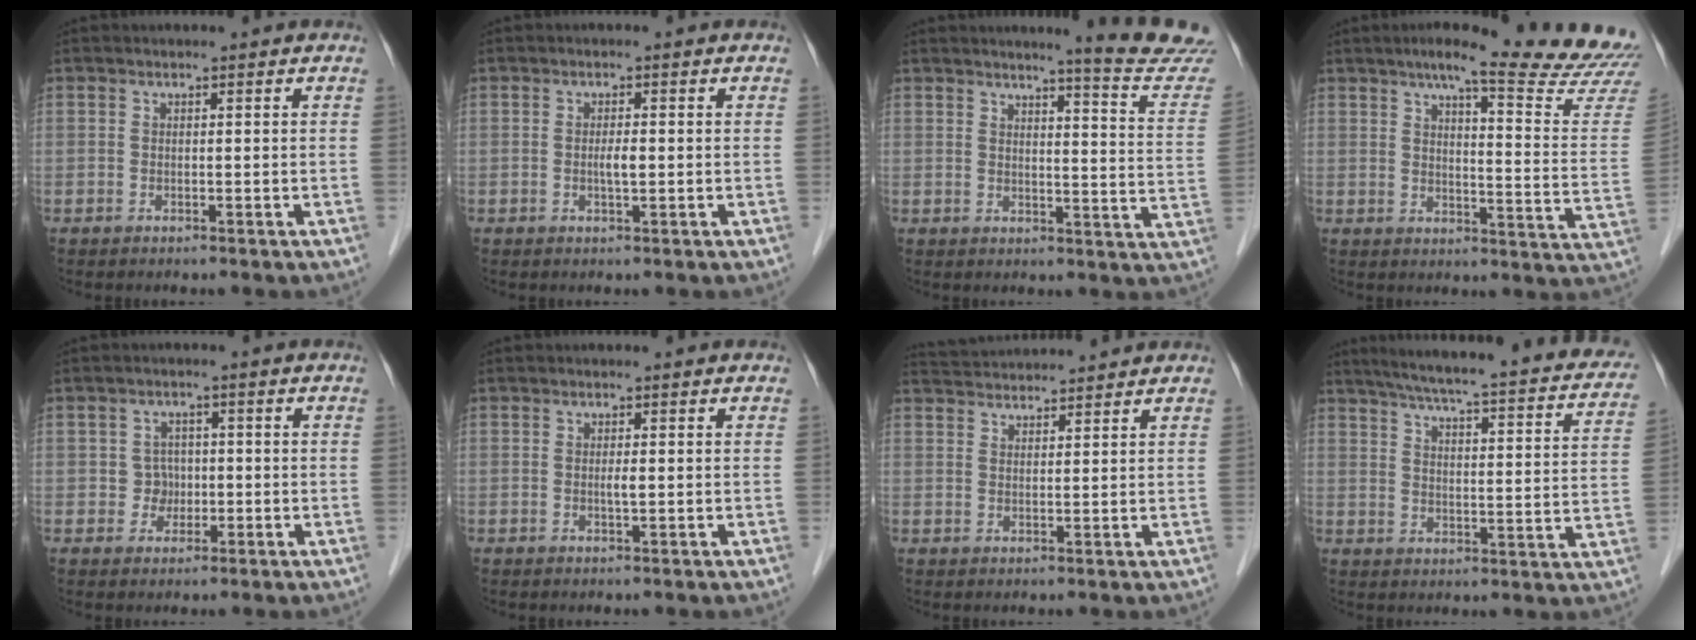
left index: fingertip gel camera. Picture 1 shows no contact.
{"total": 1.7, "force": [-0.2, 0.3, 1.7], "torque": [-0.033, 0.000, -0.003]}
{"total": 12.2, "force": [11.7, -1.7, 3.1], "torque": [-0.034, -0.090, 0.120]}
{"total": 19.9, "force": [17.7, -0.2, 9.1], "torque": [-0.120, -0.082, 0.206]}
{"total": 2.8, "force": [-0.4, 2.8, 0.5], "torque": [-0.002, 0.007, -0.005]}
{"total": 1.0, "force": [0.0, 0.1, 1.0], "torque": [-0.020, -0.003, 0.000]}
{"total": 7.4, "force": [7.2, 0.0, 1.4], "torque": [-0.032, 0.036, 0.115]}
{"total": 26.0, "force": [21.6, 3.8, 13.9], "torque": [-0.201, -0.007, 0.260]}